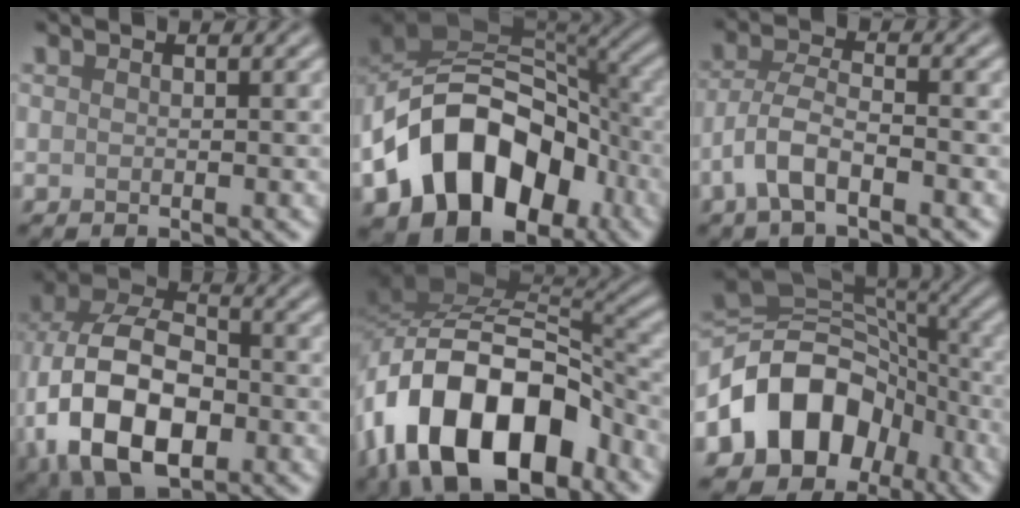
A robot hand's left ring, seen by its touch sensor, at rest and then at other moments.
{"total": 12.9, "force": [-4.7, 8.6, 8.4], "torque": [-0.143, 0.009, -0.089]}
{"total": 4.3, "force": [-2.1, 1.6, 3.3], "torque": [-0.070, 0.004, -0.050]}
{"total": 14.1, "force": [-4.0, 8.7, 10.3], "torque": [-0.212, -0.017, -0.077]}
{"total": 16.0, "force": [-7.9, 9.0, 10.6], "torque": [-0.183, -0.007, -0.146]}
{"total": 10.8, "force": [-4.5, 8.2, 5.4], "torque": [-0.081, 0.013, -0.096]}